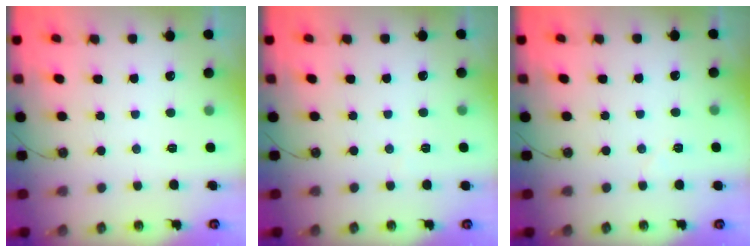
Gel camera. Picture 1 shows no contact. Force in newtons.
{"total": 1.6, "press": 1.4, "slide": 0.7}
{"total": 3.8, "press": 3.4, "slide": 1.7}